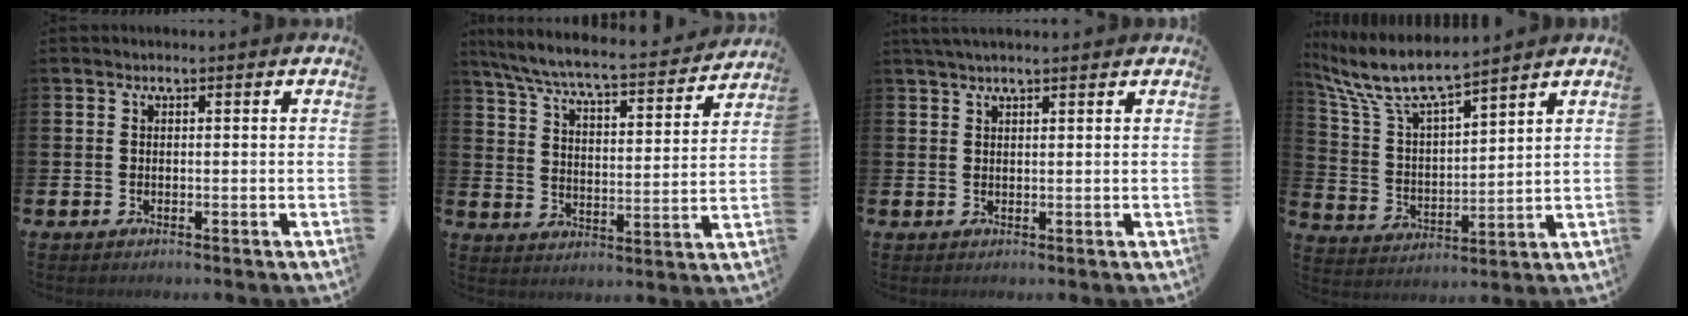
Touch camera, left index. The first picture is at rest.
{"total": 6.9, "force": [6.3, 0.5, 2.7], "torque": [-0.084, -0.048, 0.104]}
{"total": 2.0, "force": [1.8, 0.2, 0.8], "torque": [-0.017, 0.002, 0.032]}
{"total": 8.4, "force": [7.4, 1.5, 3.5], "torque": [-0.103, -0.043, 0.128]}